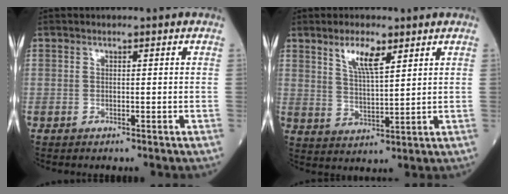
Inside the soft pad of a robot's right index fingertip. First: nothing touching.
{"total": 6.1, "force": [3.6, 1.4, 4.8], "torque": [-0.093, -0.002, 0.069]}